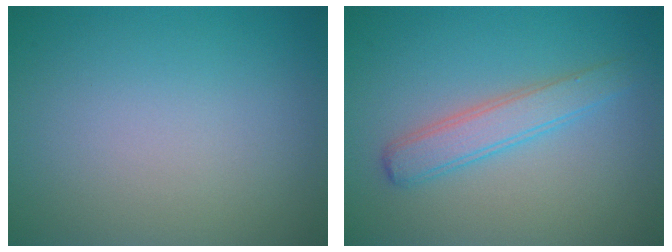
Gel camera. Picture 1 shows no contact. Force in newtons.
{"total": 2.9, "press": 2.9, "slide": 0.0}